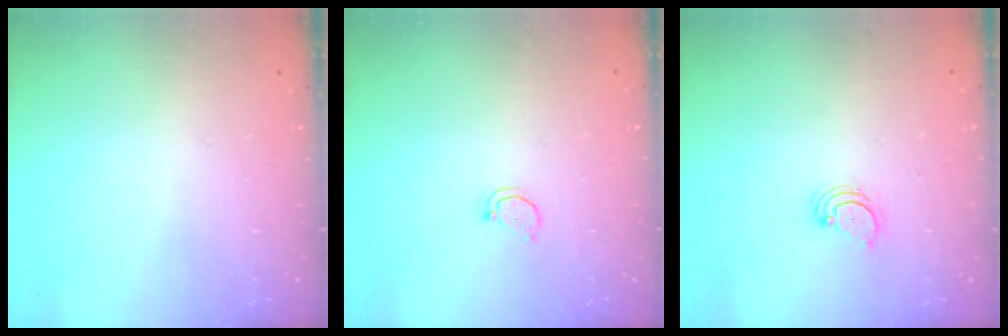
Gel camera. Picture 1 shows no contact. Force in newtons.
{"total": 1.8, "press": 1.8, "slide": 0.1}
{"total": 2.7, "press": 2.7, "slide": 0.3}